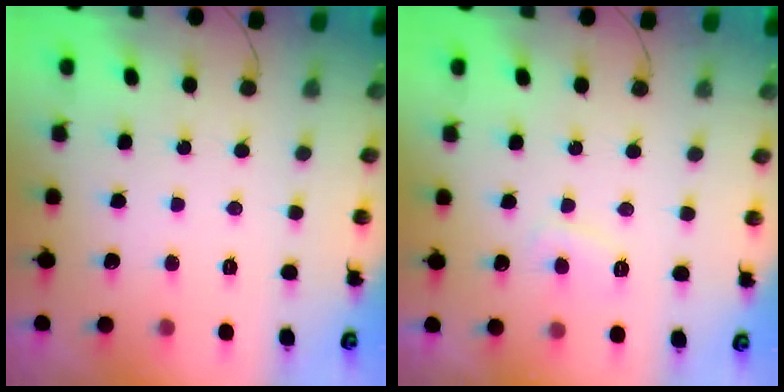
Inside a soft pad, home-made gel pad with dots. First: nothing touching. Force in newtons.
{"total": 2.9, "press": 2.9, "slide": 0.1}